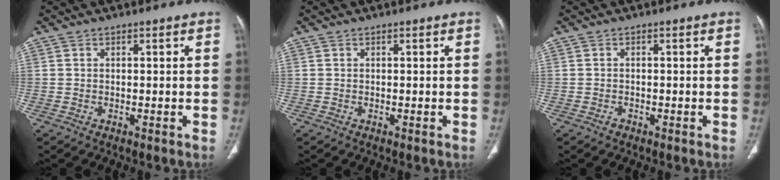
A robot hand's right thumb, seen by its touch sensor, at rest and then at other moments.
{"total": 0.0}
{"total": 0.7, "force": [-0.5, 0.4, 0.2], "torque": [-0.003, 0.001, -0.011]}